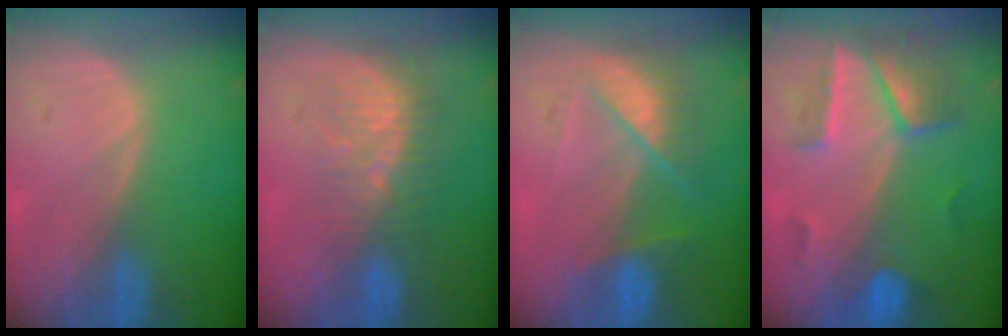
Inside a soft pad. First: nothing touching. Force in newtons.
{"total": 7.6, "press": 7.1, "slide": 2.8}
{"total": 7.3, "press": 6.6, "slide": 3.3}
{"total": 6.6, "press": 6.4, "slide": 1.6}